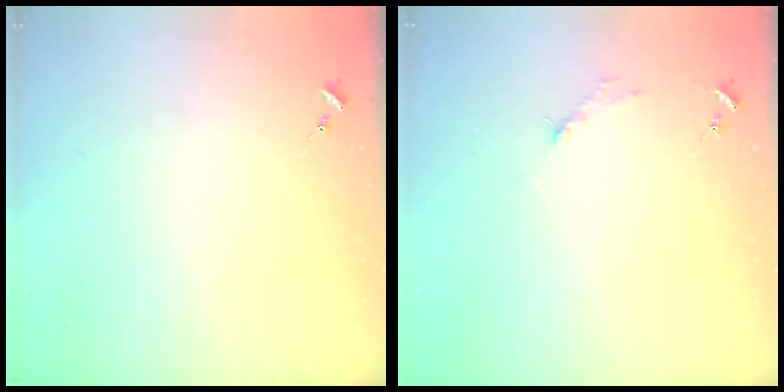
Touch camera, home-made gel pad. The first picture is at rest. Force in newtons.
{"total": 2.7, "press": 2.7, "slide": 0.4}